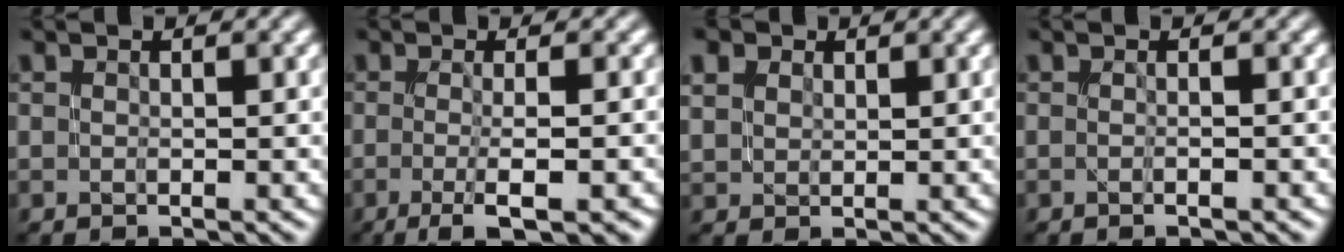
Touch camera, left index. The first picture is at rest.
{"total": 5.2, "force": [-1.8, 1.2, 4.7], "torque": [-0.064, -0.002, -0.026]}
{"total": 3.5, "force": [2.1, 2.4, 1.4], "torque": [-0.056, 0.017, 0.041]}
{"total": 1.2, "force": [-0.2, 0.3, 1.1], "torque": [-0.003, -0.003, -0.010]}